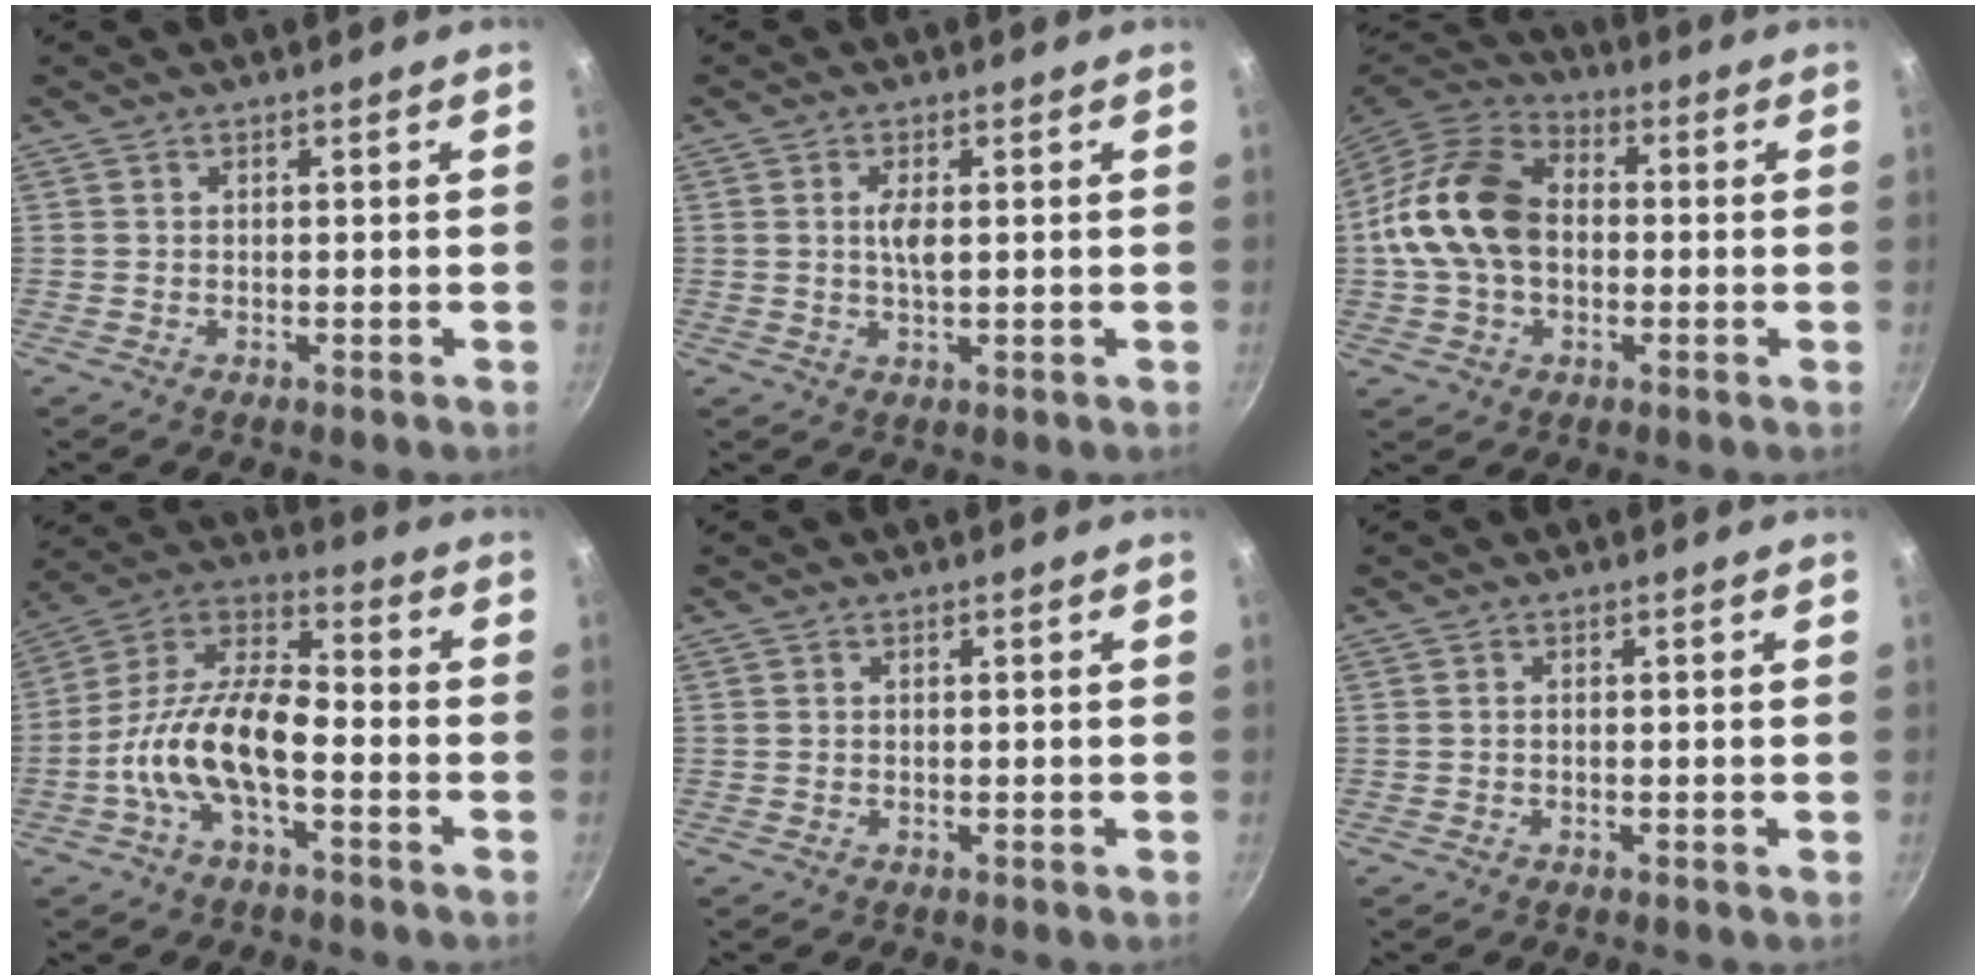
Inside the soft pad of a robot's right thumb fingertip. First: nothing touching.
{"total": 3.3, "force": [0.5, 1.2, 3.0], "torque": [-0.054, -0.001, 0.010]}
{"total": 16.3, "force": [-0.2, 11.7, 11.3], "torque": [-0.190, 0.033, -0.017]}
{"total": 14.7, "force": [-4.5, 6.7, 12.3], "torque": [-0.220, 0.048, -0.103]}
{"total": 0.0}
{"total": 0.0}